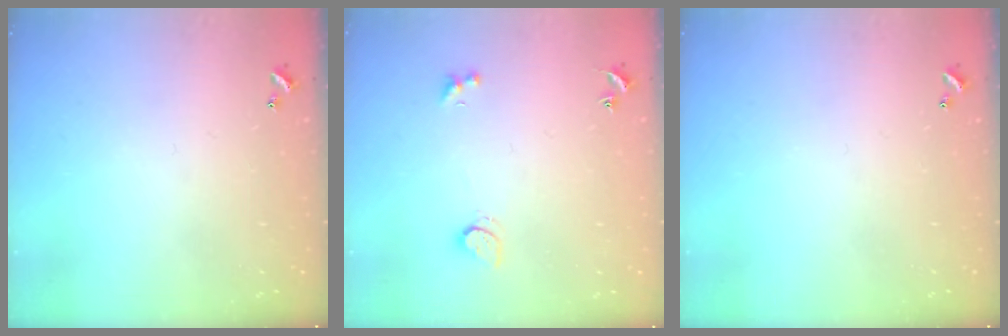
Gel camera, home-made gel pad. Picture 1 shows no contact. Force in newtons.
{"total": 1.8, "press": 1.7, "slide": 0.5}
{"total": 0.0}